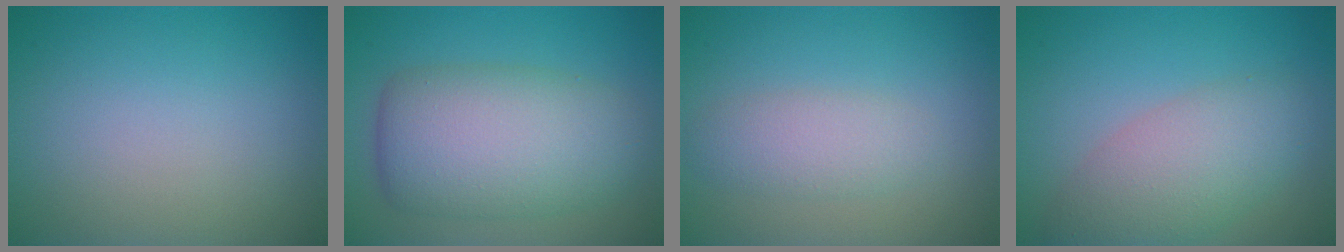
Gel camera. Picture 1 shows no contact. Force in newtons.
{"total": 8.6, "press": 8.6, "slide": 0.4}
{"total": 2.6, "press": 2.6, "slide": 0.1}
{"total": 5.2, "press": 5.2, "slide": 0.3}